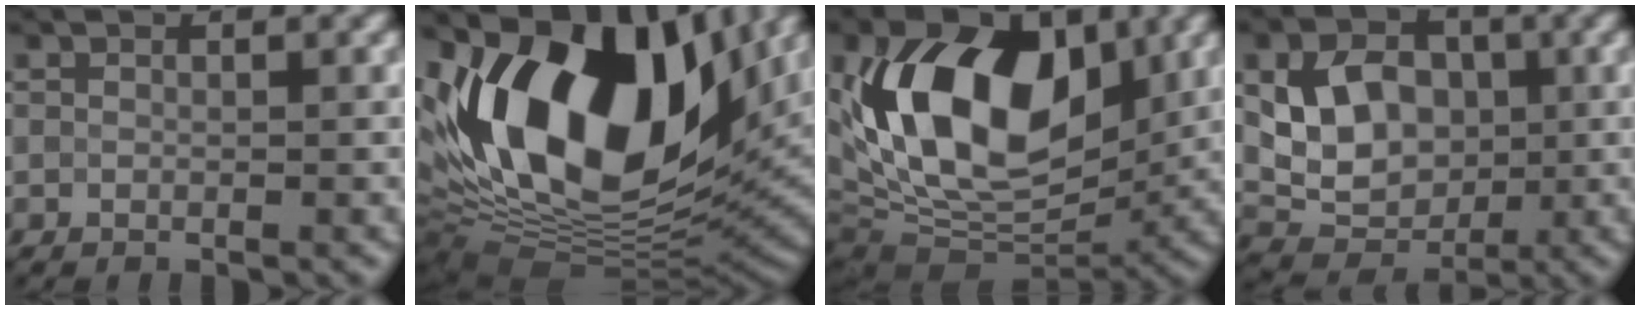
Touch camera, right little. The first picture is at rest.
{"total": 17.6, "force": [5.1, 10.3, 13.4], "torque": [-0.253, 0.012, 0.083]}
{"total": 14.9, "force": [2.4, 9.3, 11.5], "torque": [-0.196, 0.014, 0.032]}
{"total": 6.4, "force": [0.8, 5.0, 3.9], "torque": [-0.072, 0.001, 0.014]}